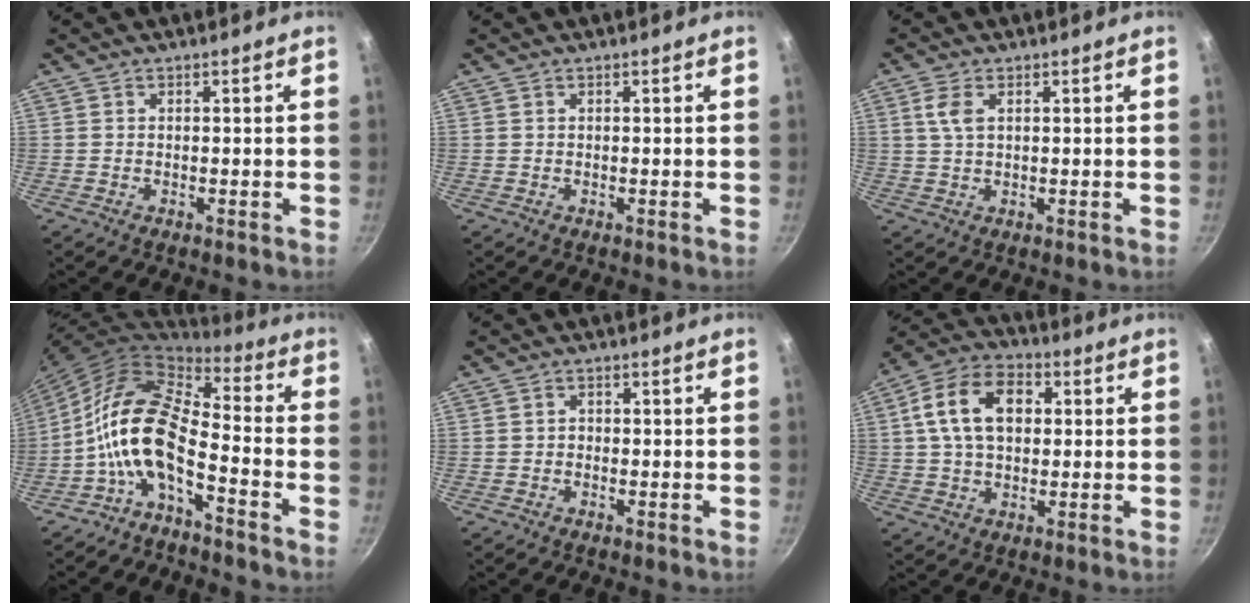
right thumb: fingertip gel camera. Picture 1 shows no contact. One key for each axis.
{"total": 0.0}
{"total": 3.6, "fx": 1.2, "fy": 1.9, "fz": 2.8, "tx": -0.057, "ty": -0.002, "tz": 0.022}
{"total": 13.3, "fx": -4.7, "fy": 6.0, "fz": 10.9, "tx": -0.206, "ty": 0.056, "tz": -0.106}
{"total": 1.0, "fx": -0.3, "fy": 0.9, "fz": 0.5, "tx": -0.006, "ty": 0.004, "tz": -0.006}
{"total": 13.6, "fx": 2.5, "fy": 9.2, "fz": 9.7, "tx": -0.148, "ty": 0.019, "tz": 0.029}